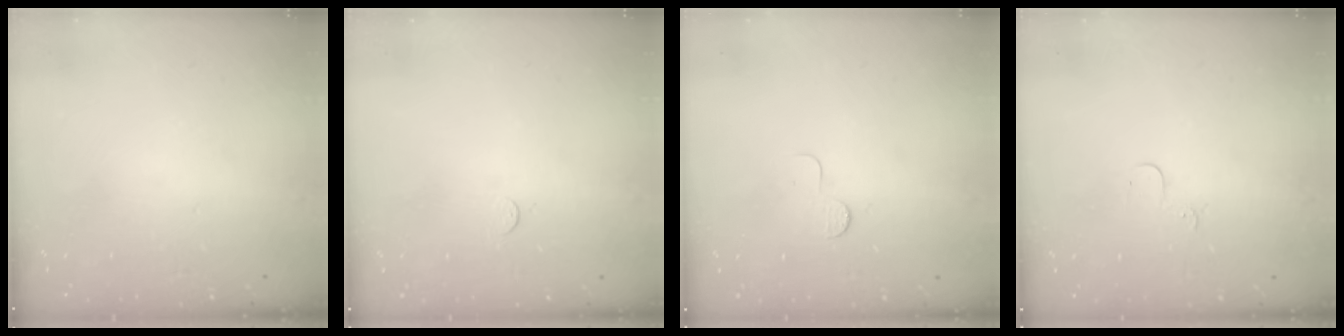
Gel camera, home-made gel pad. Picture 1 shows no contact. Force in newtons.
{"total": 2.4, "press": 2.4, "slide": 0.3}
{"total": 3.6, "press": 3.6, "slide": 0.3}
{"total": 2.9, "press": 2.8, "slide": 0.3}